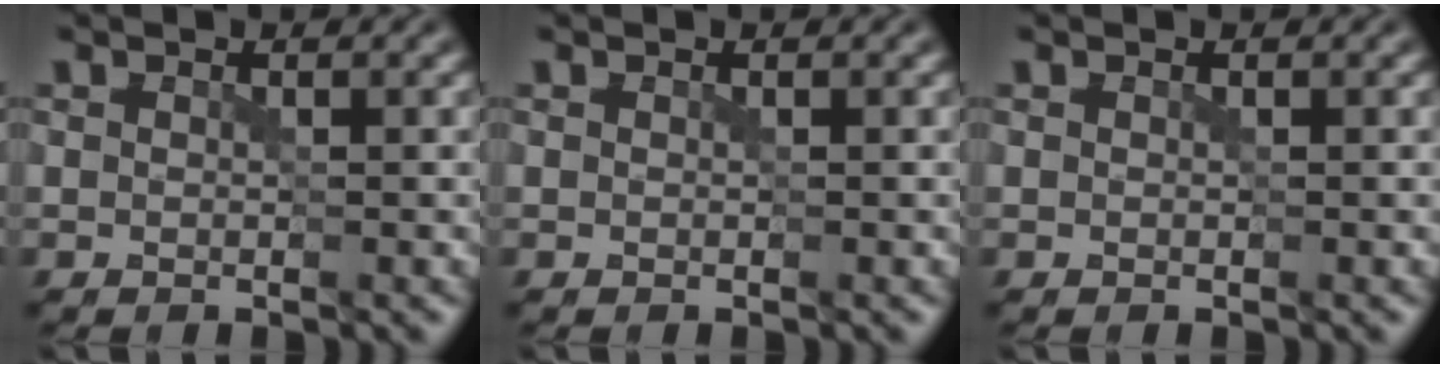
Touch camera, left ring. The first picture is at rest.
{"total": 0.0}
{"total": 0.0}